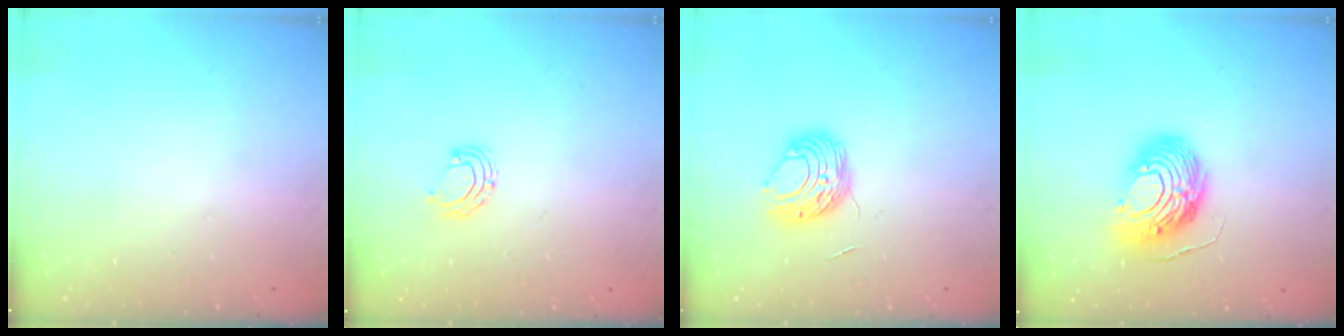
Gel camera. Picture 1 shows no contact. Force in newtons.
{"total": 6.0, "press": 5.9, "slide": 1.1}
{"total": 9.3, "press": 9.3, "slide": 0.5}
{"total": 12.8, "press": 12.7, "slide": 1.3}